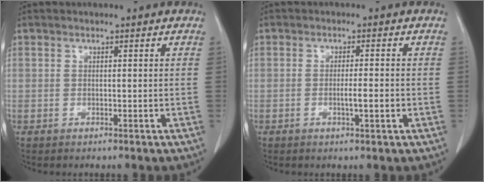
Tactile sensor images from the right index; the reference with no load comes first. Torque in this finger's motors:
{"motor_torque": [0.49, -0.18, 0.26, 0.05]}